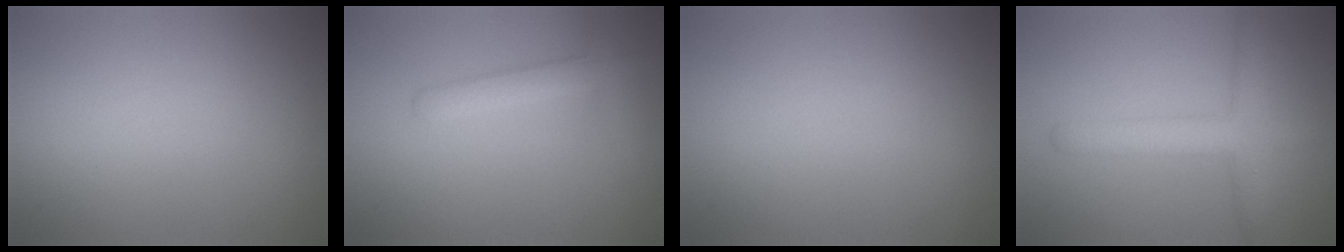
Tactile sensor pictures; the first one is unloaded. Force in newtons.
{"total": 2.2, "press": 2.2, "slide": 0.2}
{"total": 0.0}
{"total": 3.7, "press": 3.7, "slide": 0.1}